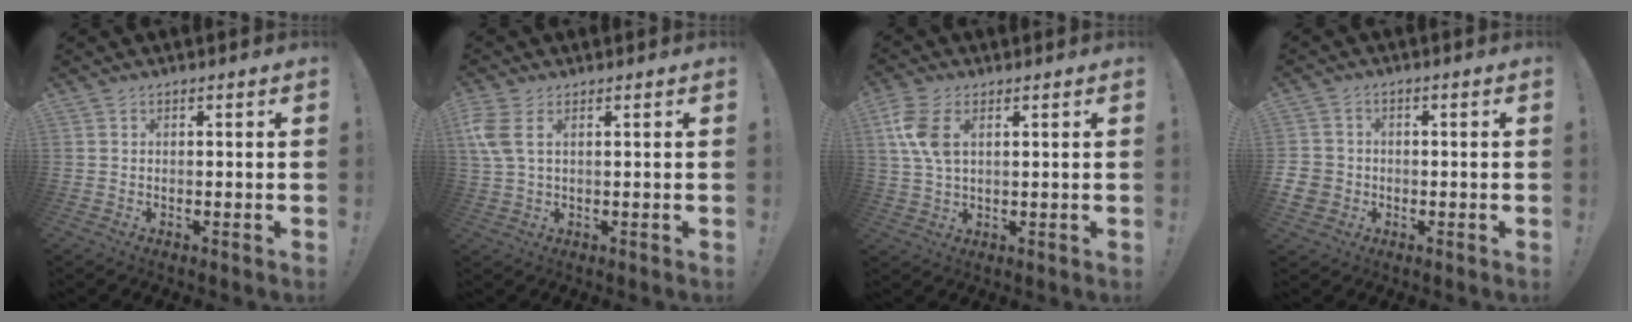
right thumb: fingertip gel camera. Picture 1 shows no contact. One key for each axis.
{"total": 5.4, "fx": 1.8, "fy": 2.2, "fz": 4.7, "tx": -0.110, "ty": -0.006, "tz": 0.030}
{"total": 8.4, "fx": 2.6, "fy": 4.6, "fz": 6.6, "tx": -0.143, "ty": -0.004, "tz": 0.047}
{"total": 5.8, "fx": -1.6, "fy": 5.3, "fz": 1.8, "tx": -0.043, "ty": 0.011, "tz": -0.029}